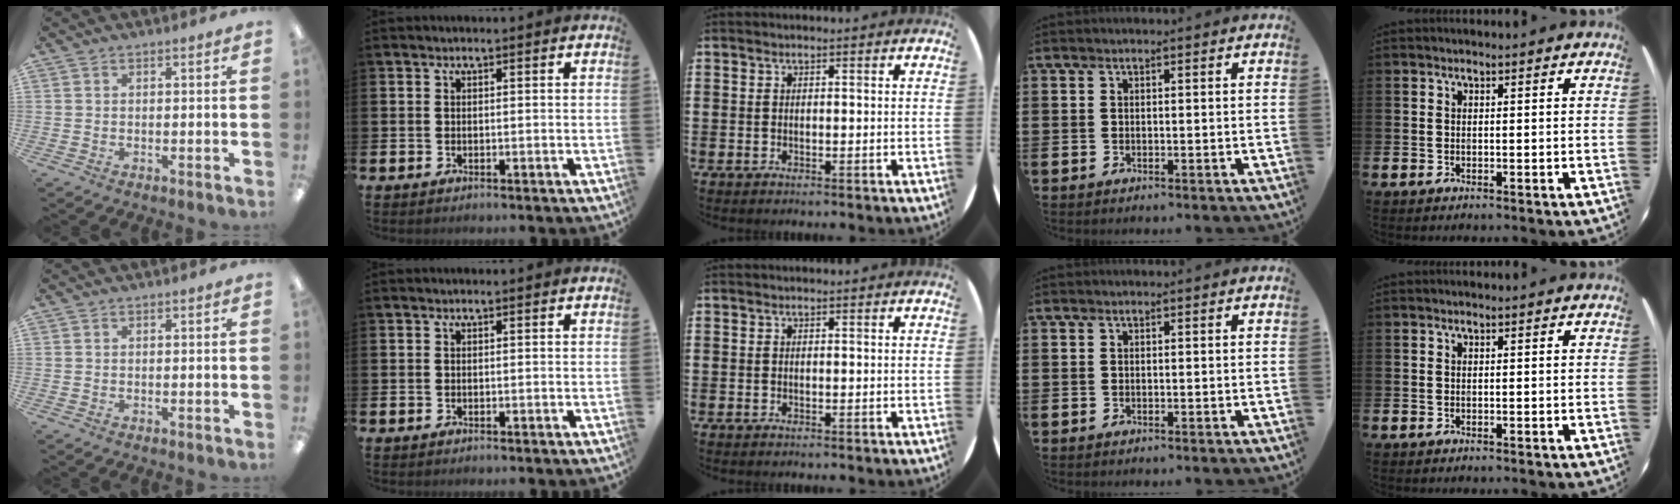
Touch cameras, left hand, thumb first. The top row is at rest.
{}